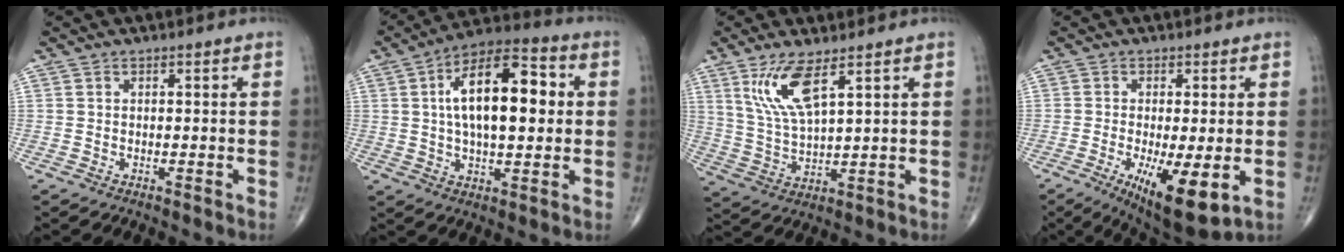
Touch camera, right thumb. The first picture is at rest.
{"total": 17.8, "force": [2.6, 8.2, 15.5], "torque": [-0.239, 0.021, 0.036]}
{"total": 9.1, "force": [4.9, 2.3, 7.3], "torque": [-0.156, -0.027, 0.109]}
{"total": 11.7, "force": [-3.4, 3.5, 10.6], "torque": [-0.174, -0.024, -0.044]}